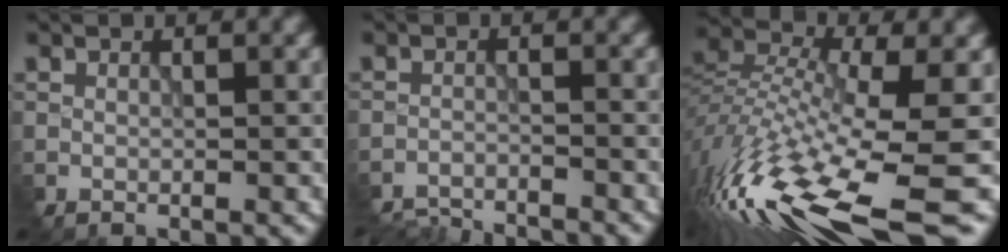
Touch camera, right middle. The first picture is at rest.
{"total": 7.0, "force": [-6.9, 0.6, 0.3], "torque": [-0.008, -0.008, -0.101]}
{"total": 13.6, "force": [-7.1, 4.2, 10.8], "torque": [-0.232, -0.002, -0.117]}